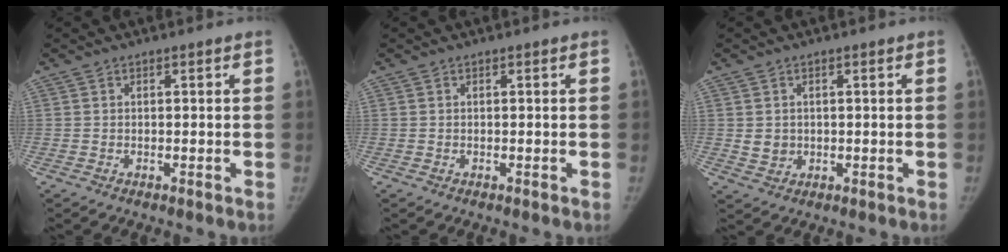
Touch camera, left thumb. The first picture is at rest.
{"total": 0.0}
{"total": 2.8, "force": [0.3, 2.5, 1.2], "torque": [-0.010, -0.003, 0.012]}